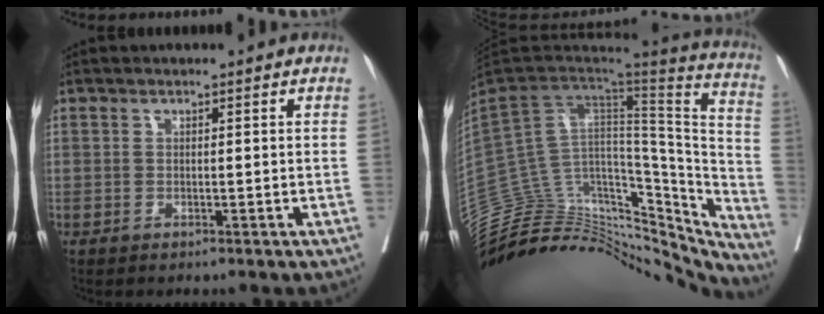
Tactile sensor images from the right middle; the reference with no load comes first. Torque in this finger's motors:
{"motor_torque": [-0.19, -1.95, -0.07, -0.03]}